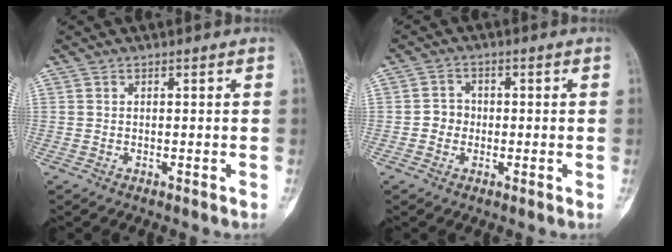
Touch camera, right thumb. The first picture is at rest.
{"total": 3.1, "force": [-0.6, 2.8, 1.0], "torque": [0.001, 0.010, -0.017]}